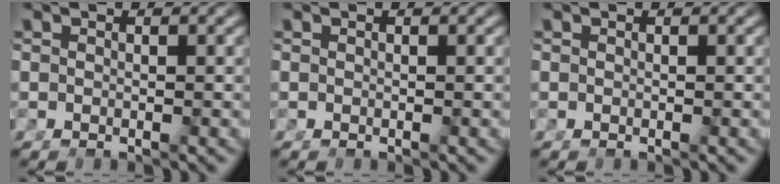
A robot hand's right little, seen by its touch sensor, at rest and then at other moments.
{"total": 0.0}
{"total": 0.0}